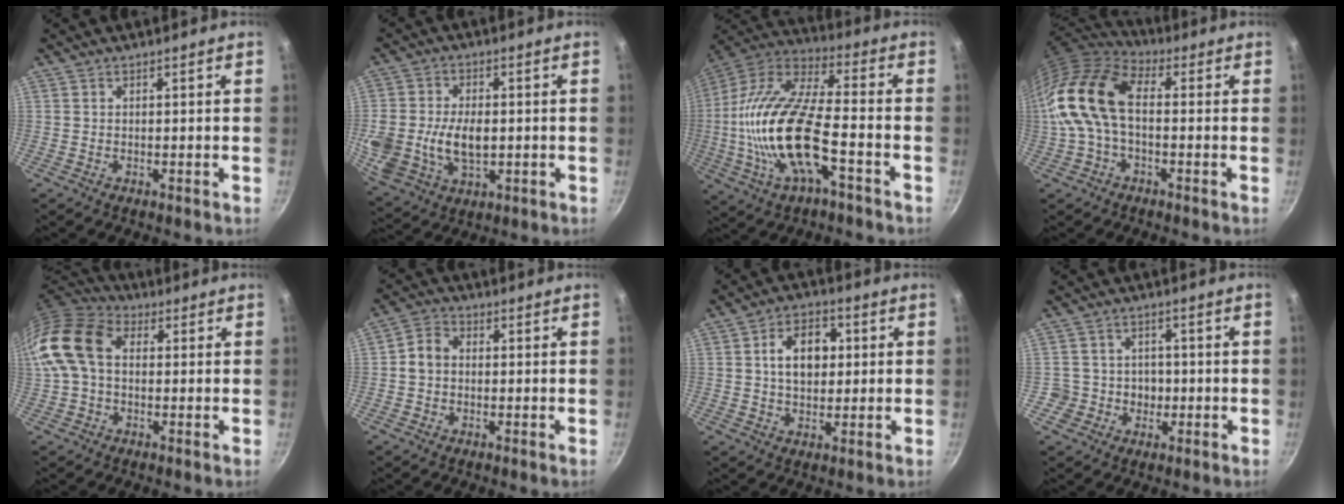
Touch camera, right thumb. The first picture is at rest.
{"total": 14.5, "force": [-0.5, 9.7, 10.8], "torque": [-0.219, -0.001, -0.004]}
{"total": 22.2, "force": [-5.4, 8.8, 19.7], "torque": [-0.388, 0.033, -0.116]}
{"total": 18.0, "force": [-0.3, 10.7, 14.4], "torque": [-0.295, 0.031, -0.024]}
{"total": 14.1, "force": [1.4, 9.7, 10.1], "torque": [-0.187, 0.030, 0.006]}
{"total": 4.7, "force": [-0.1, 3.8, 2.7], "torque": [-0.038, 0.014, -0.015]}
{"total": 9.5, "force": [1.5, 6.6, 6.7], "torque": [-0.078, 0.010, 0.018]}
{"total": 5.4, "force": [-1.0, 5.2, 0.9], "torque": [0.022, 0.020, -0.016]}